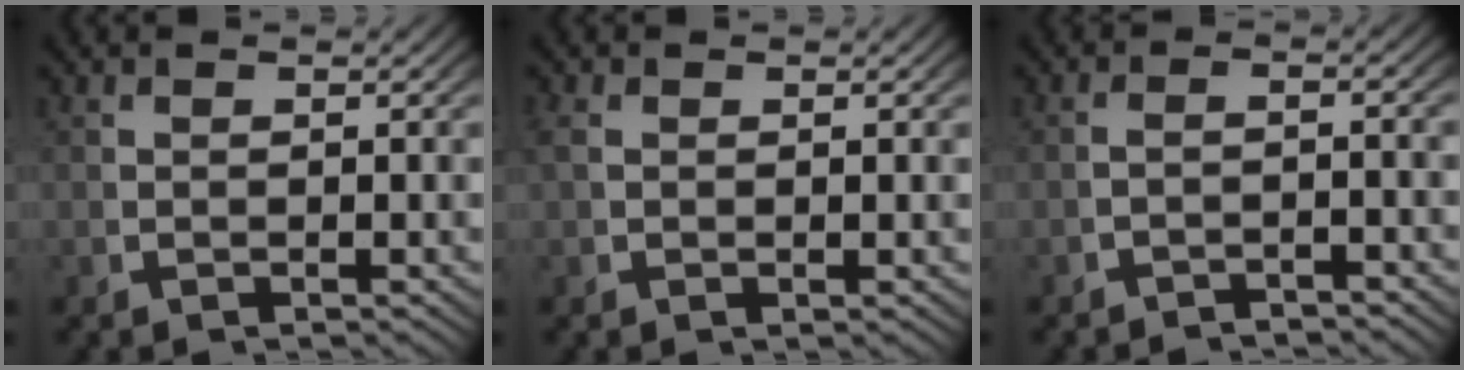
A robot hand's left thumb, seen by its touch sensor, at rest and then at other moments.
{"total": 0.9, "force": [0.4, 0.5, 0.6], "torque": [-0.020, -0.005, 0.013]}
{"total": 2.3, "force": [-2.2, 0.2, 0.7], "torque": [-0.016, -0.006, -0.034]}